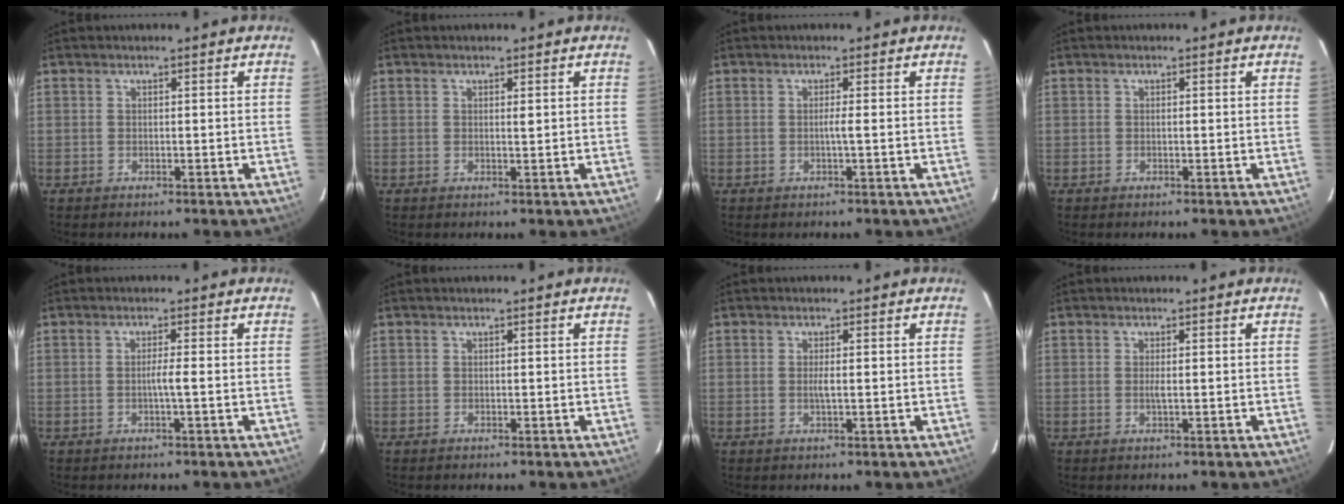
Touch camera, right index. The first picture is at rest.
{"total": 0.7, "force": [0.2, 0.1, 0.7], "torque": [-0.013, -0.001, 0.002]}
{"total": 1.1, "force": [-0.2, -0.3, 1.0], "torque": [-0.018, 0.001, -0.006]}
{"total": 0.0}
{"total": 1.8, "force": [-0.4, -0.3, 1.7], "torque": [-0.031, 0.000, -0.008]}
{"total": 0.0}
{"total": 1.6, "force": [-0.1, 0.1, 1.6], "torque": [-0.035, 0.000, -0.002]}
{"total": 1.3, "force": [-0.1, 0.1, 1.3], "torque": [-0.028, -0.001, -0.002]}